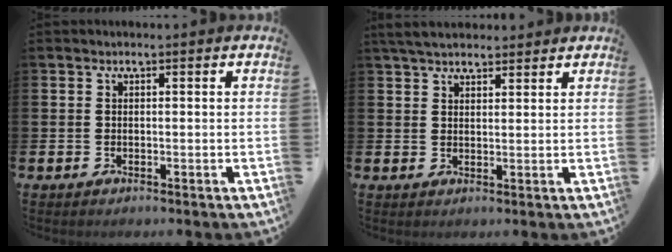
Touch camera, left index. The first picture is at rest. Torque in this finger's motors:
{"motor_torque": [0.99, -0.91, 0.57, 0.06]}